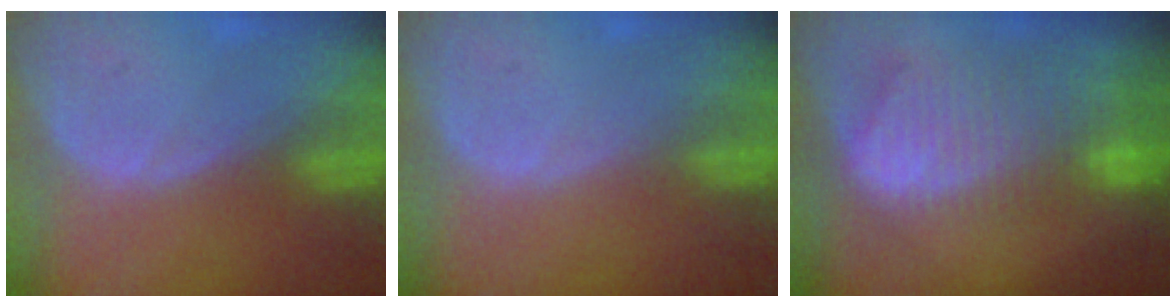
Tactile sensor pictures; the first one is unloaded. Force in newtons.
{"total": 0.0}
{"total": 10.4, "press": 8.9, "slide": 5.4}